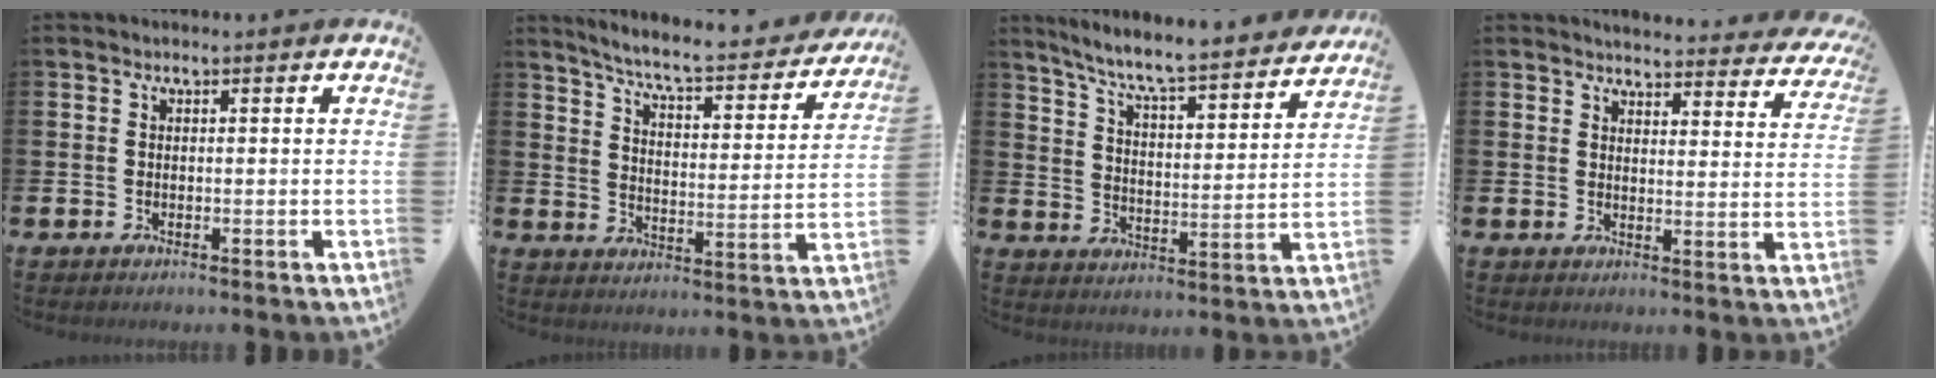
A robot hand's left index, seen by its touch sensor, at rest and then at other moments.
{"total": 6.6, "force": [6.1, 0.5, 2.6], "torque": [-0.072, -0.051, 0.096]}
{"total": 7.5, "force": [7.0, 0.2, 2.7], "torque": [-0.077, -0.059, 0.116]}
{"total": 4.1, "force": [4.1, 0.4, 0.3], "torque": [-0.009, -0.035, 0.069]}